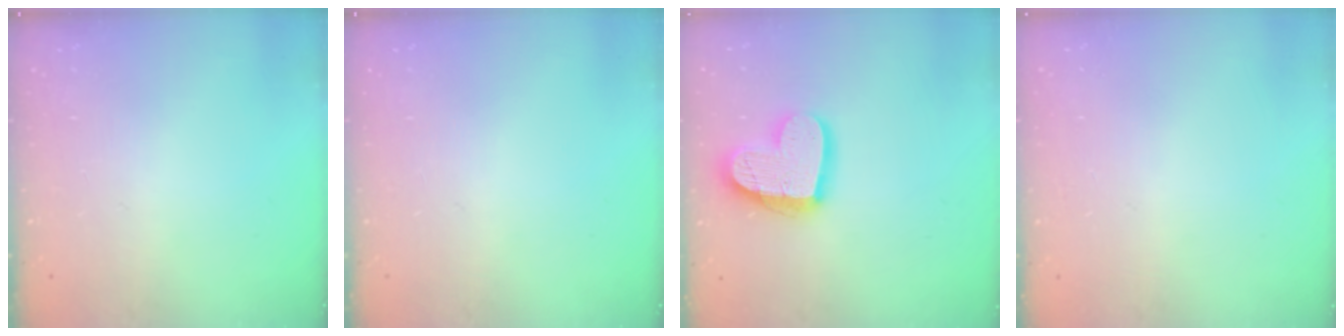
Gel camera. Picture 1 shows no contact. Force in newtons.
{"total": 0.0}
{"total": 17.2, "press": 17.1, "slide": 1.5}
{"total": 0.0}